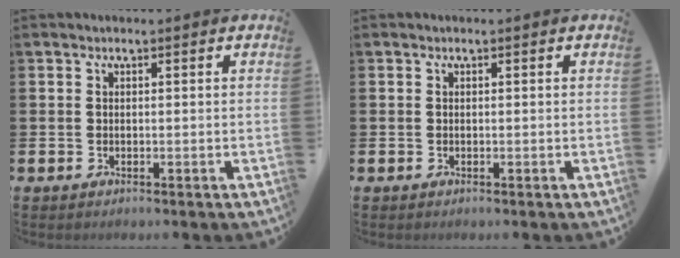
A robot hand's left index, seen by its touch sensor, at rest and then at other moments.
{"total": 0.0}